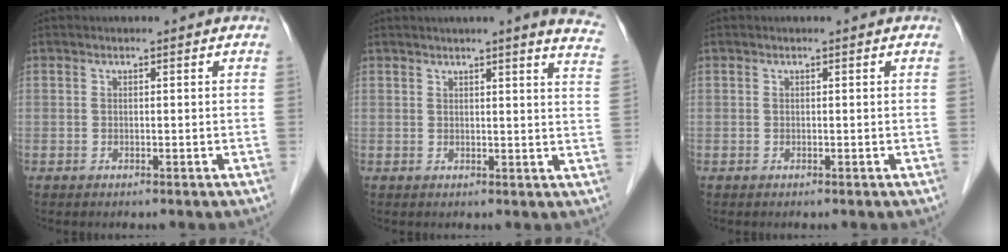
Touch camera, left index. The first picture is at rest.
{"total": 10.8, "force": [8.9, 0.0, 6.0], "torque": [-0.062, -0.023, 0.076]}
{"total": 0.0}